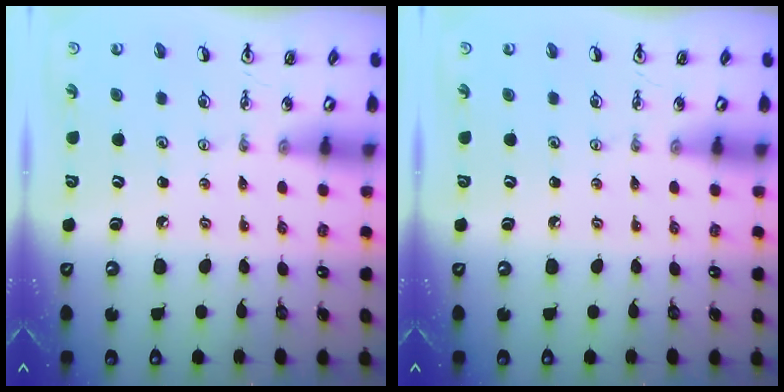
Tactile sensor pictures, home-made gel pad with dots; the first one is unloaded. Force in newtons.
{"total": 0.0}